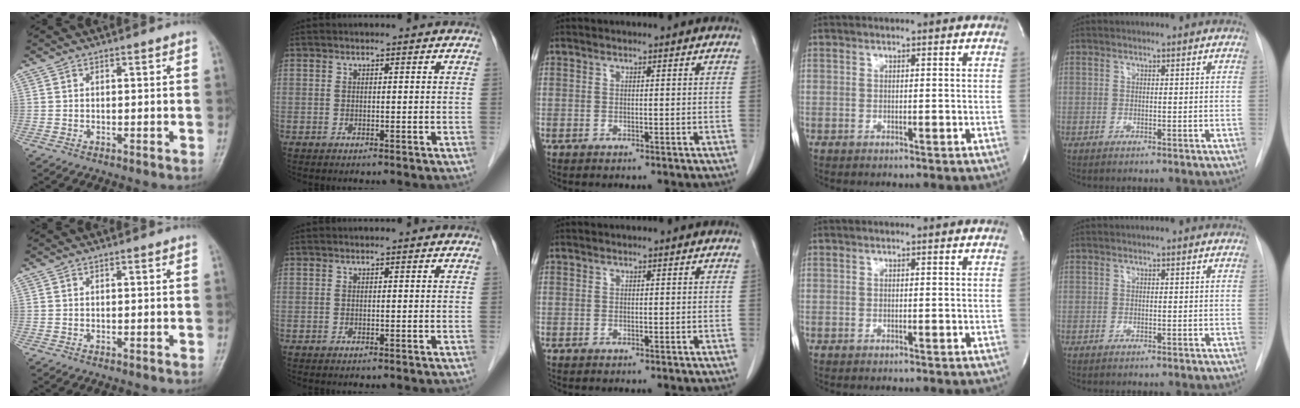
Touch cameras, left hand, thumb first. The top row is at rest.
{}